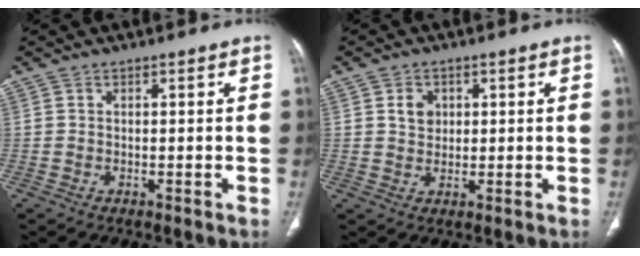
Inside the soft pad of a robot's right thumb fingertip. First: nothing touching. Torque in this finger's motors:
{"motor_torque": [-0.86, 0.71, 0.32, -0.05, -0.01]}